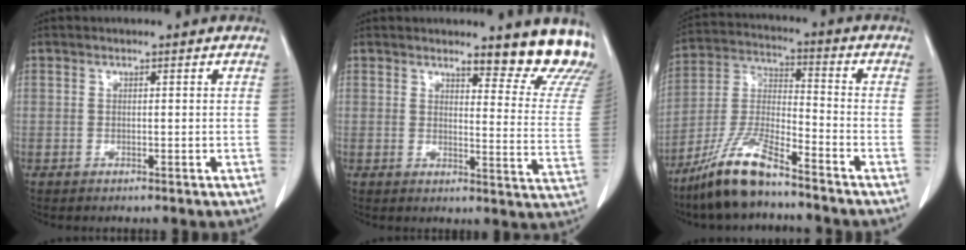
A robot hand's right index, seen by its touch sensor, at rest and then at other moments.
{"total": 12.1, "force": [11.2, 1.4, 4.2], "torque": [-0.019, -0.087, 0.104]}
{"total": 11.6, "force": [-8.9, 1.9, 7.2], "torque": [-0.157, -0.014, -0.176]}